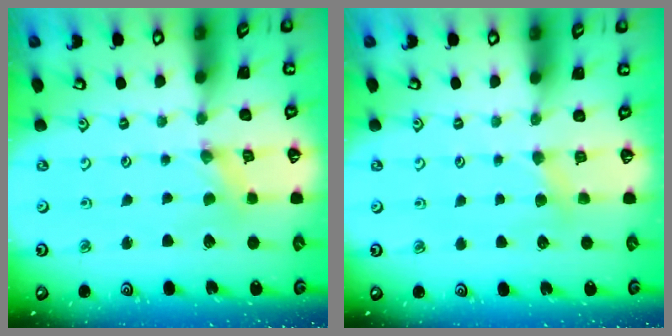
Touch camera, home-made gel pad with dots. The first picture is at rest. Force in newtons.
{"total": 2.9, "press": 2.9, "slide": 0.5}